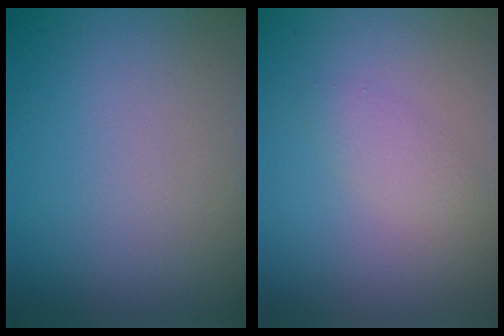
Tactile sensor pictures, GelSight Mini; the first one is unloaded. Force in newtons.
{"total": 1.6, "press": 1.6, "slide": 0.1}